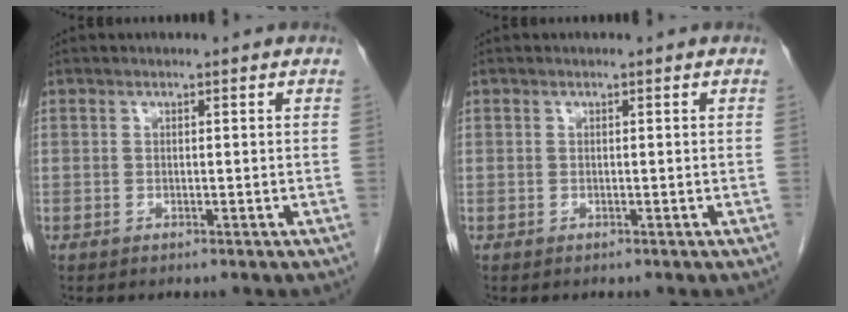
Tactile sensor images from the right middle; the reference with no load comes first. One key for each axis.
{"total": 0.0}